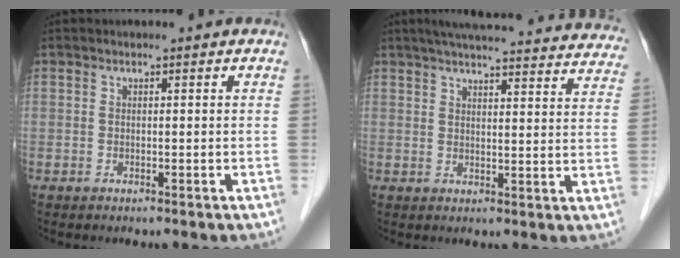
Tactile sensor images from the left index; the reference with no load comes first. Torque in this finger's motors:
{"motor_torque": [0.59, -0.78, 0.27, 0.05]}